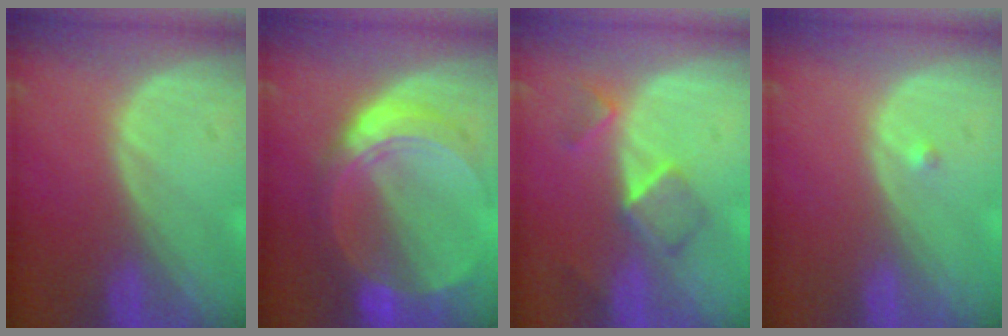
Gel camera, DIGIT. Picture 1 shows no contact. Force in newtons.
{"total": 8.6, "press": 8.6, "slide": 0.7}
{"total": 5.3, "press": 4.5, "slide": 2.8}
{"total": 0.5, "press": 0.4, "slide": 0.3}